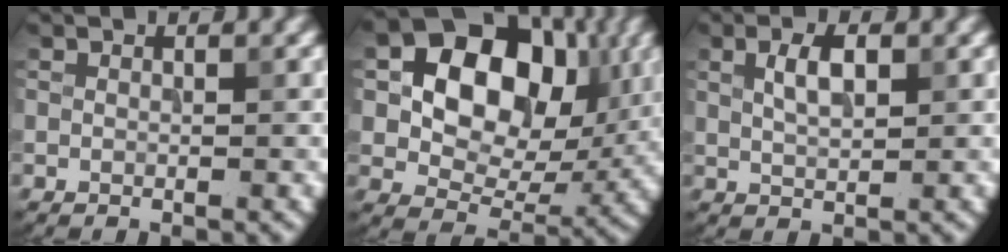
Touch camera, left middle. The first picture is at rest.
{"total": 12.9, "force": [2.8, 8.9, 8.9], "torque": [-0.129, 0.003, 0.042]}
{"total": 2.7, "force": [0.9, 1.1, 2.2], "torque": [-0.046, 0.003, 0.019]}